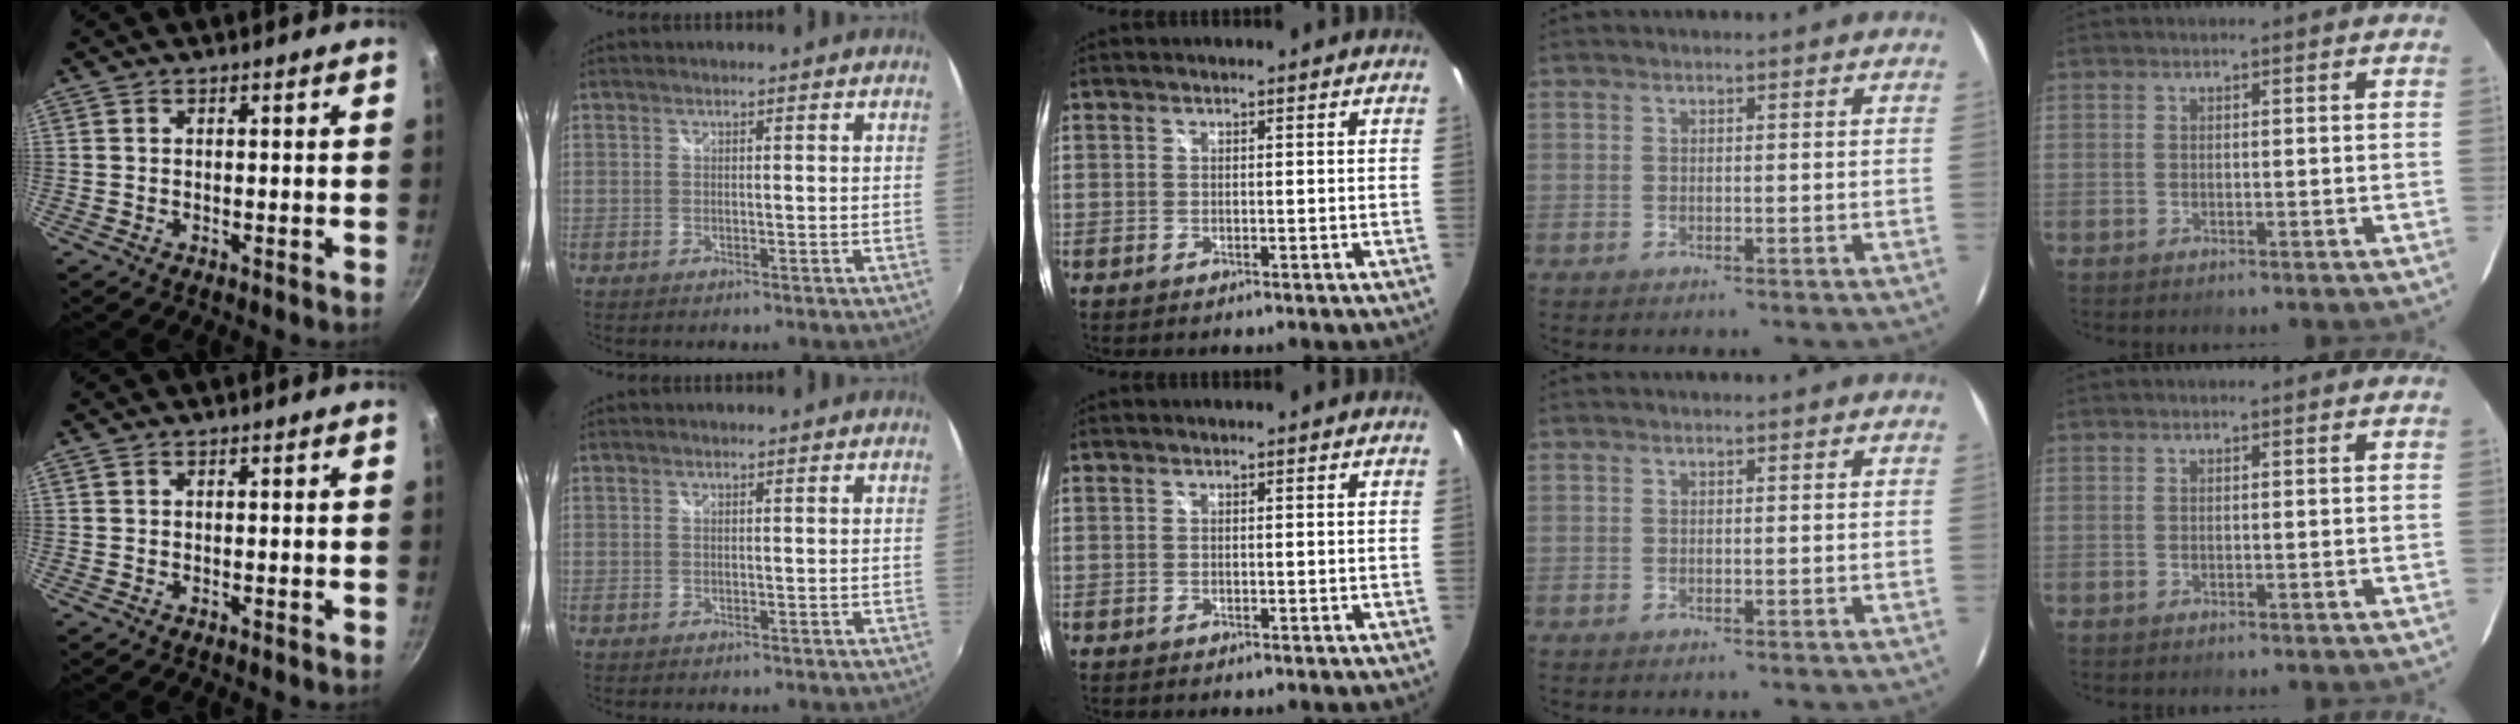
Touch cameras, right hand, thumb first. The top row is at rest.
{}